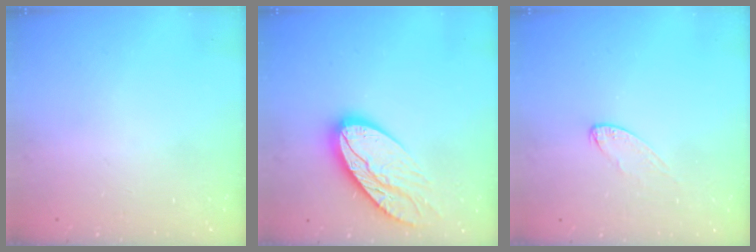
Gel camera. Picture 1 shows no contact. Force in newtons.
{"total": 16.0, "press": 15.9, "slide": 1.4}
{"total": 5.2, "press": 5.2, "slide": 0.5}